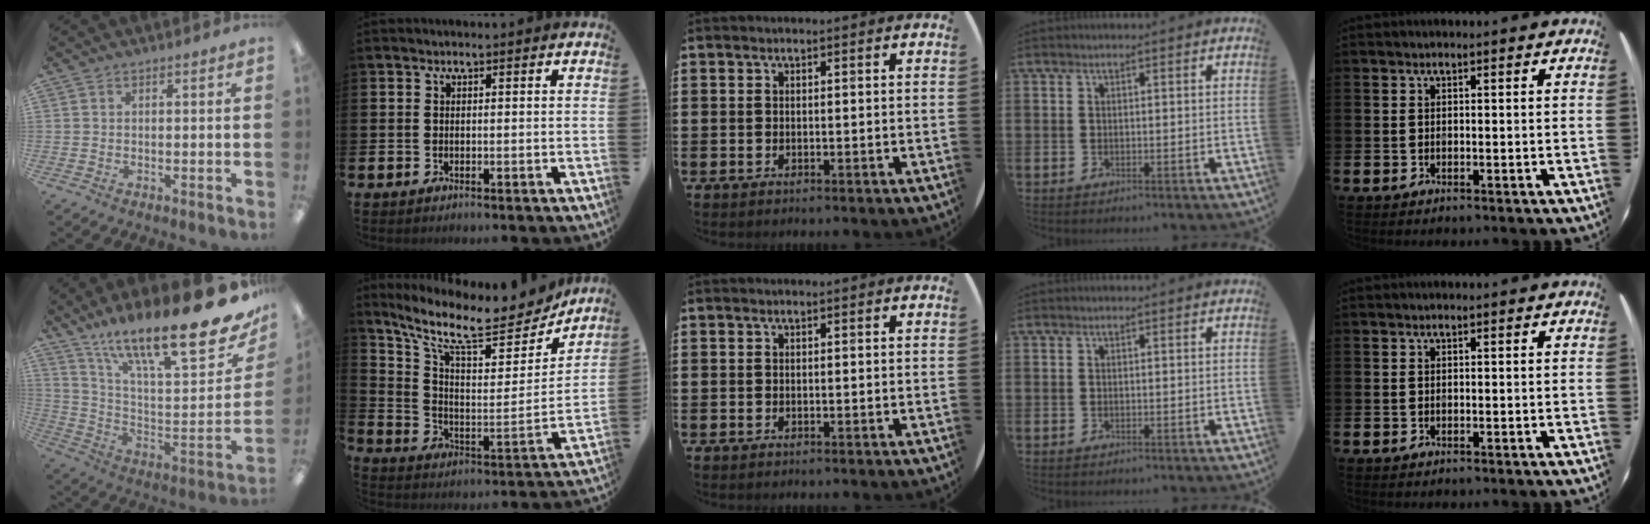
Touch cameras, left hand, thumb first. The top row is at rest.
{"thumb": {"total": 22.7, "force": [16.2, 4.2, 15.4], "torque": [-0.229, -0.123, 0.259]}, "index": {"total": 11.2, "force": [9.5, 3.1, 5.1], "torque": [-0.122, -0.068, 0.158]}}